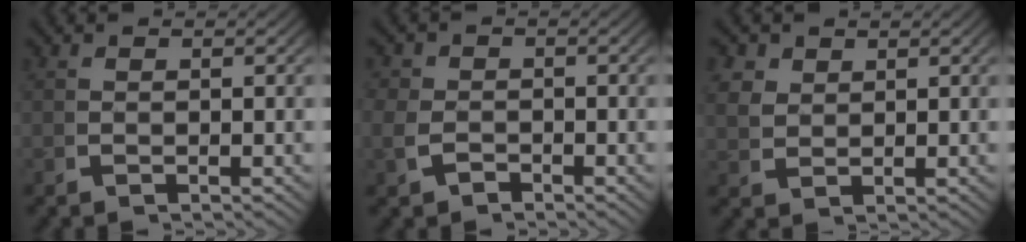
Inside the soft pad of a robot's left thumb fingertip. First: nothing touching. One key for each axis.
{"total": 2.6, "fx": -1.1, "fy": 2.3, "fz": 0.8, "tx": -0.026, "ty": -0.014, "tz": -0.016}
{"total": 3.2, "fx": 1.8, "fy": 2.3, "fz": 1.2, "tx": -0.030, "ty": -0.006, "tz": 0.042}